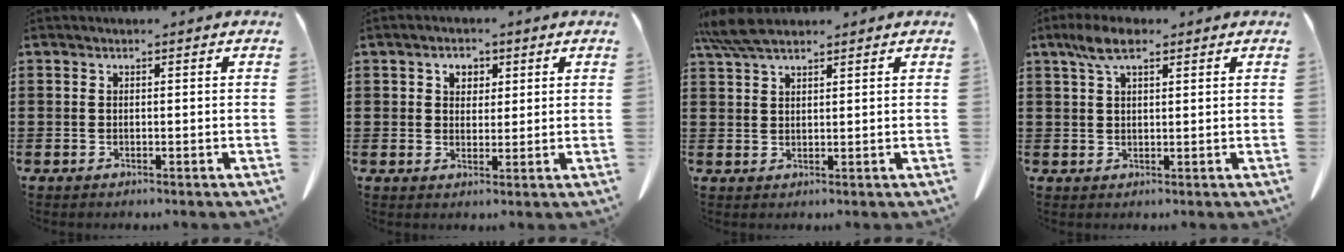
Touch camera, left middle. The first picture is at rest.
{"total": 2.9, "force": [1.3, 2.3, 1.2], "torque": [-0.025, 0.006, 0.020]}
{"total": 5.4, "force": [4.2, 1.2, 3.2], "torque": [-0.072, -0.003, 0.080]}
{"total": 5.1, "force": [2.8, 1.8, 3.8], "torque": [-0.081, 0.005, 0.051]}